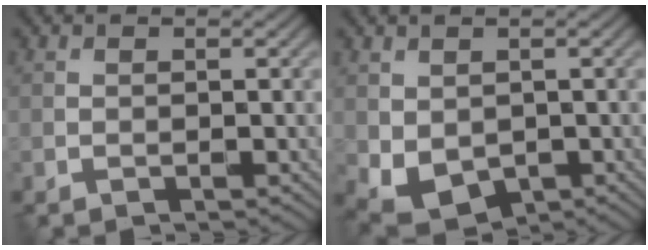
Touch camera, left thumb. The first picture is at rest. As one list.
[{"total": 5.1, "force": [-0.7, 3.7, 3.4], "torque": [-0.086, -0.024, -0.006]}]